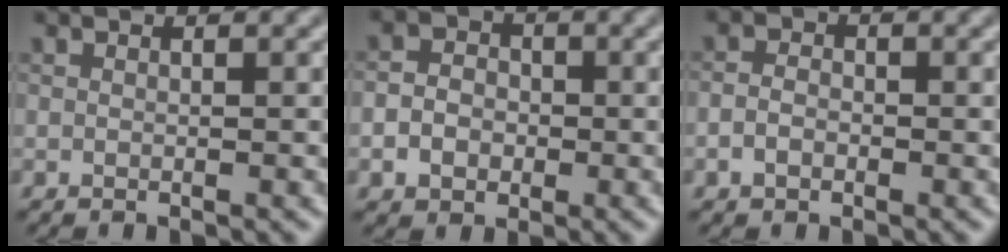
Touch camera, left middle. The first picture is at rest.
{"total": 3.0, "force": [-0.7, 2.6, 1.4], "torque": [-0.008, -0.001, -0.019]}
{"total": 1.6, "force": [-0.7, 1.1, 0.9], "torque": [-0.017, 0.001, -0.018]}